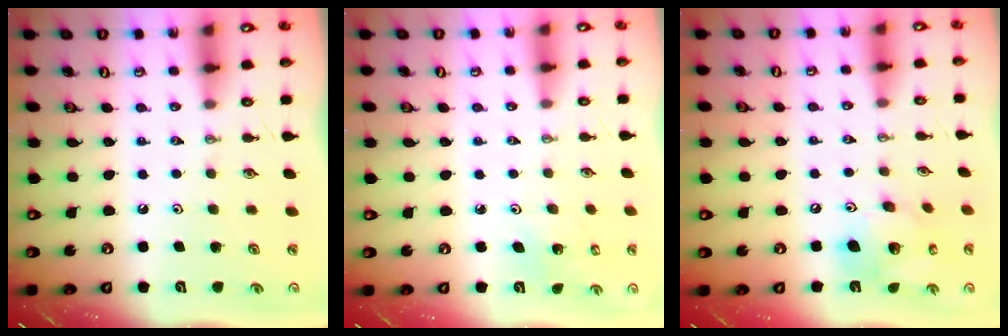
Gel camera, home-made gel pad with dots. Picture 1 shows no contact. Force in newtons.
{"total": 2.7, "press": 2.7, "slide": 0.2}
{"total": 16.8, "press": 16.4, "slide": 3.3}